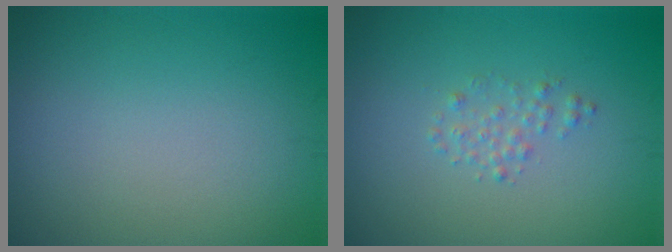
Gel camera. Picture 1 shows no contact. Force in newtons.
{"total": 1.1, "press": 1.1, "slide": 0.1}